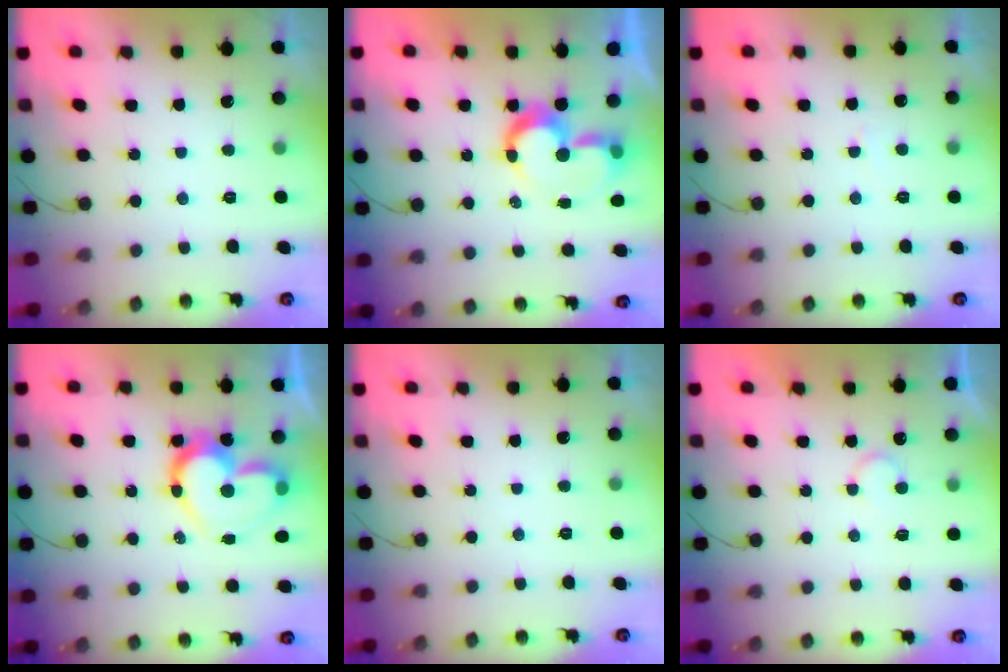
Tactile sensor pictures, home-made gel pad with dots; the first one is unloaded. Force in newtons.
{"total": 9.3, "press": 9.2, "slide": 1.5}
{"total": 1.4, "press": 1.4, "slide": 0.1}
{"total": 16.5, "press": 16.5, "slide": 1.5}
{"total": 0.0}
{"total": 5.1, "press": 5.1, "slide": 0.4}